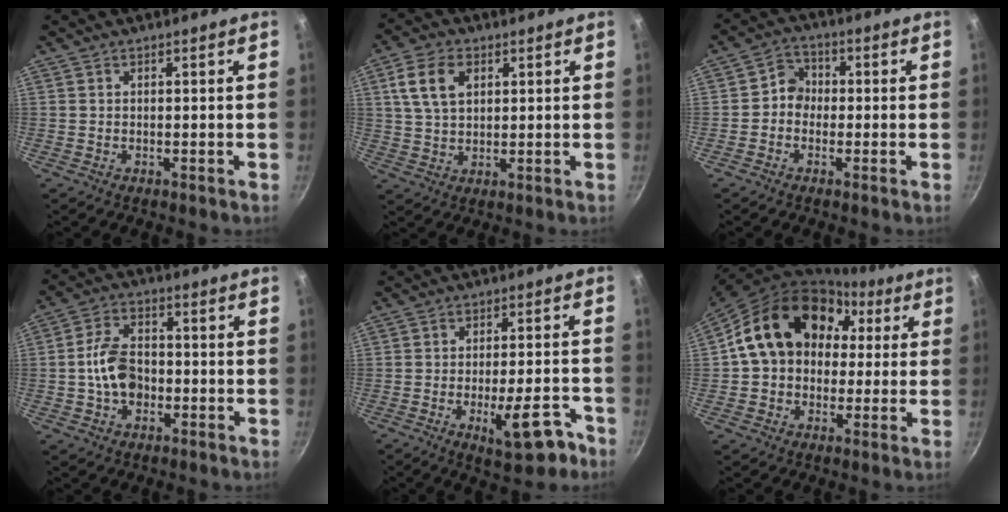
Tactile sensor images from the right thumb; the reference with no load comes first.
{"total": 8.3, "force": [2.8, 5.4, 5.6], "torque": [-0.094, 0.001, 0.054]}
{"total": 4.3, "force": [-0.7, 3.8, 1.9], "torque": [-0.003, 0.014, -0.025]}
{"total": 8.6, "force": [-1.5, 6.0, 6.0], "torque": [-0.093, 0.023, -0.033]}
{"total": 10.1, "force": [-5.0, 3.6, 8.0], "torque": [-0.085, 0.030, -0.061]}
{"total": 19.4, "force": [3.6, 15.2, 11.4], "torque": [-0.163, 0.049, 0.052]}